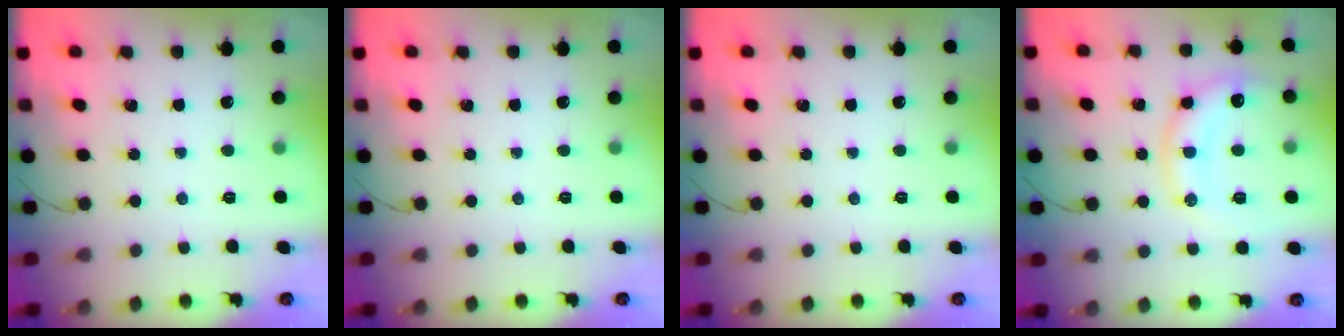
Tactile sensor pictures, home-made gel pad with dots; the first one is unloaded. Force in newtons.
{"total": 0.0}
{"total": 0.0}
{"total": 11.9, "press": 11.8, "slide": 1.4}